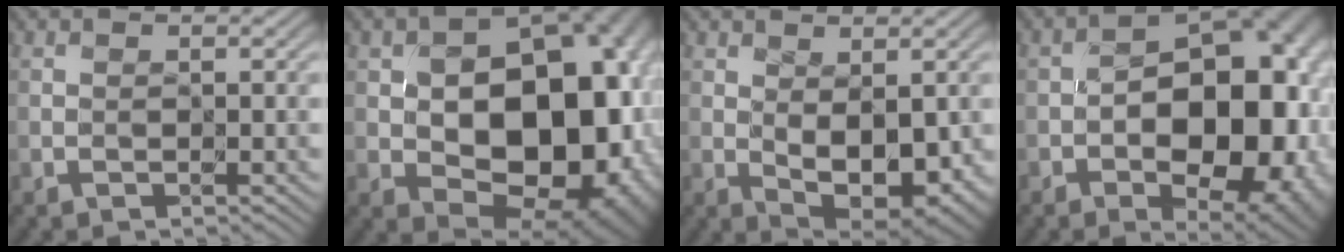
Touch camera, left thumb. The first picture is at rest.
{"total": 19.2, "force": [-0.1, 12.8, 14.3], "torque": [-0.139, -0.015, 0.025]}
{"total": 7.5, "force": [-0.9, 3.7, 6.4], "torque": [-0.113, -0.020, -0.003]}
{"total": 18.6, "force": [-3.0, 10.7, 14.9], "torque": [-0.165, -0.014, -0.031]}